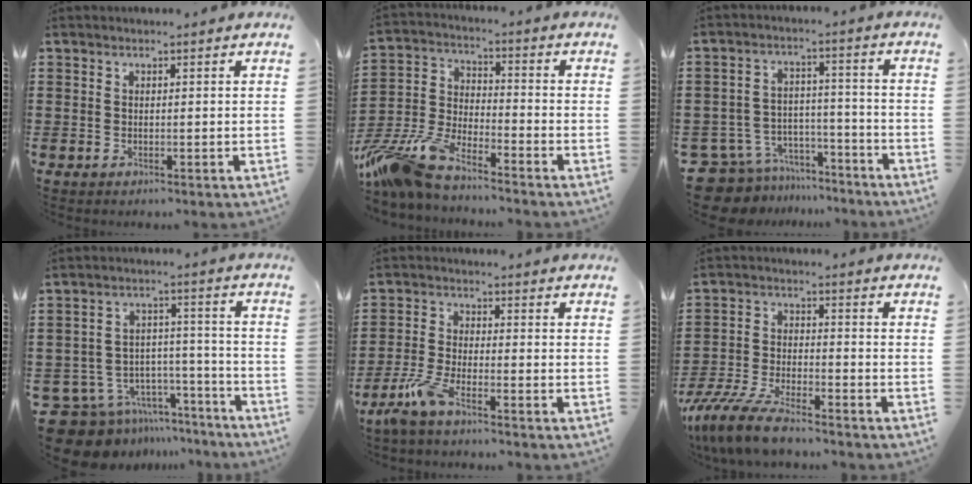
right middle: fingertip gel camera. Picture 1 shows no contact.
{"total": 9.9, "force": [-8.9, 1.4, 4.1], "torque": [-0.114, -0.001, -0.184]}
{"total": 8.1, "force": [-7.6, 2.6, 1.0], "torque": [-0.046, 0.014, -0.154]}
{"total": 9.9, "force": [-8.7, 4.4, 1.7], "torque": [-0.052, 0.031, -0.165]}
{"total": 5.7, "force": [-4.0, 1.3, 3.9], "torque": [-0.104, -0.012, -0.081]}
{"total": 7.3, "force": [-6.6, 0.6, 3.2], "torque": [-0.080, -0.006, -0.131]}